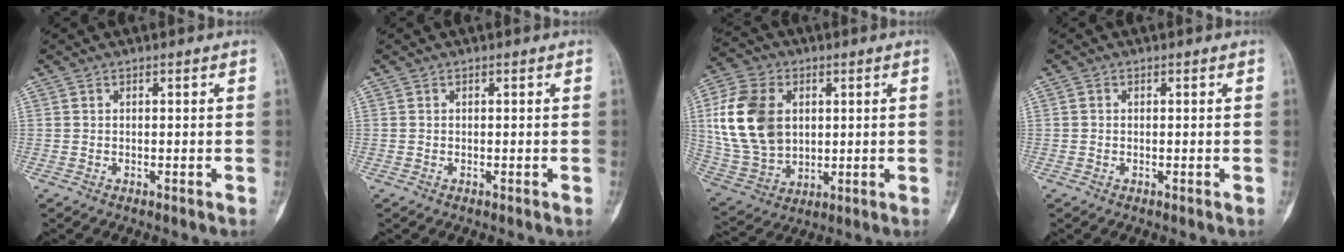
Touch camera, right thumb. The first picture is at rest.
{"total": 0.0}
{"total": 17.1, "force": [3.2, 12.2, 11.5], "torque": [-0.213, -0.002, 0.070]}
{"total": 0.6, "force": [0.1, 0.5, 0.3], "torque": [-0.004, 0.001, -0.001]}